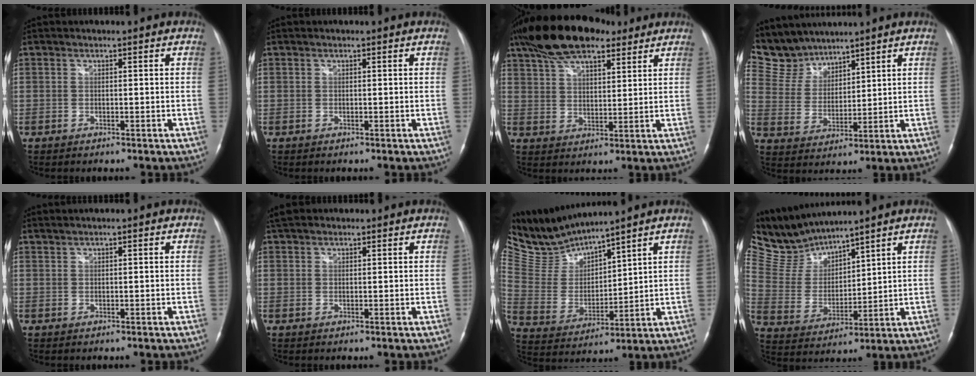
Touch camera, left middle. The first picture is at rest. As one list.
[{"total": 0.0}, {"total": 14.9, "force": [10.9, 5.3, 8.7], "torque": [-0.168, 0.037, 0.190]}, {"total": 7.4, "force": [7.0, 2.4, -0.1], "torque": [-0.014, 0.016, 0.156]}, {"total": 0.9, "force": [0.8, -0.1, 0.4], "torque": [-0.011, 0.010, 0.019]}, {"total": 3.5, "force": [2.9, 1.6, 1.2], "torque": [-0.024, 0.028, 0.049]}, {"total": 8.2, "force": [8.2, -1.0, 0.5], "torque": [-0.043, -0.008, 0.190]}, {"total": 9.1, "force": [9.0, 0.9, 1.0], "torque": [-0.049, 0.010, 0.204]}]